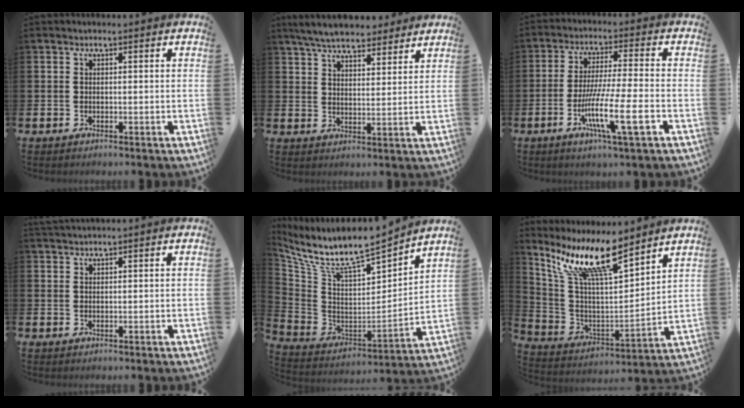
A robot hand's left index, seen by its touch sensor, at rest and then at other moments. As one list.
[{"total": 7.0, "force": [6.6, 1.5, 1.9], "torque": [-0.050, -0.026, 0.120]}, {"total": 9.7, "force": [-3.6, 0.8, 9.0], "torque": [-0.167, -0.008, -0.066]}, {"total": 1.2, "force": [1.2, -0.2, 0.2], "torque": [0.001, -0.003, 0.021]}, {"total": 9.3, "force": [8.2, 1.3, 4.0], "torque": [-0.111, -0.070, 0.137]}, {"total": 12.9, "force": [9.8, 2.3, 8.0], "torque": [-0.182, -0.048, 0.169]}]